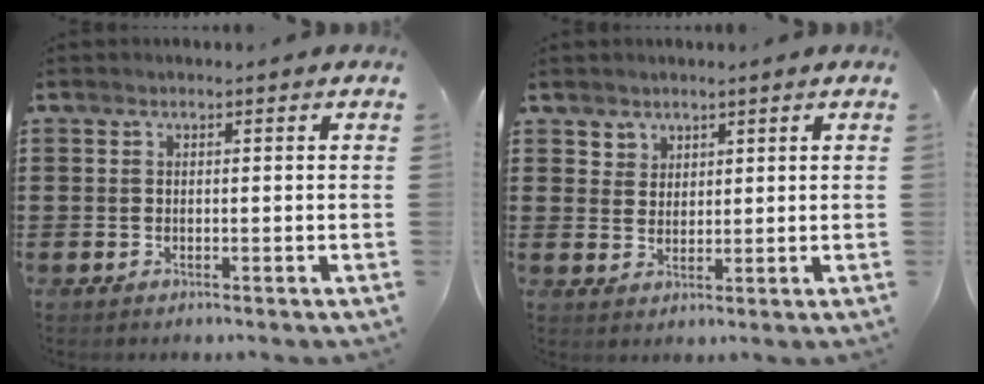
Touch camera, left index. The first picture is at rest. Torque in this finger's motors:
{"motor_torque": [0.15, 0.17, 0.03, -0.01]}